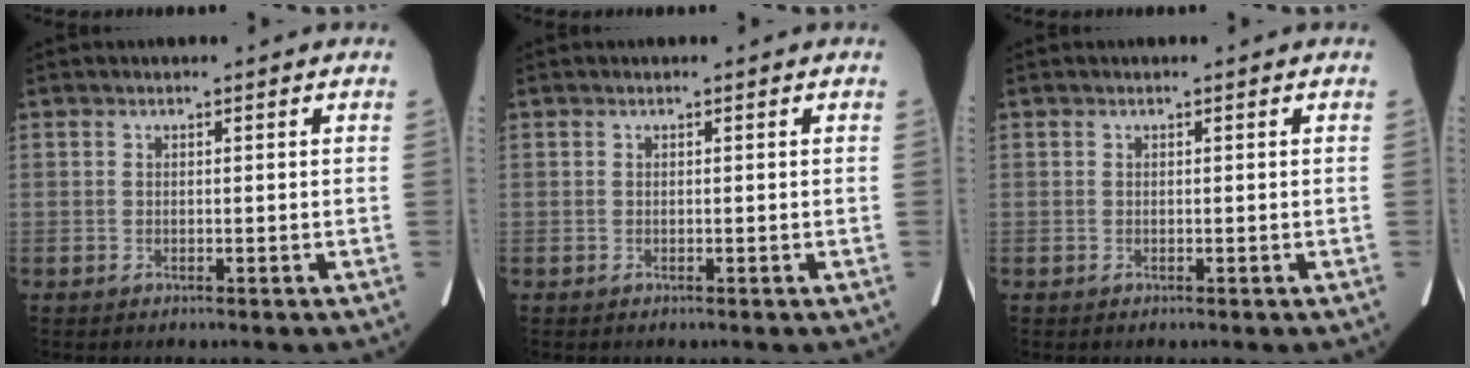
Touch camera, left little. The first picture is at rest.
{"total": 0.0}
{"total": 0.0}